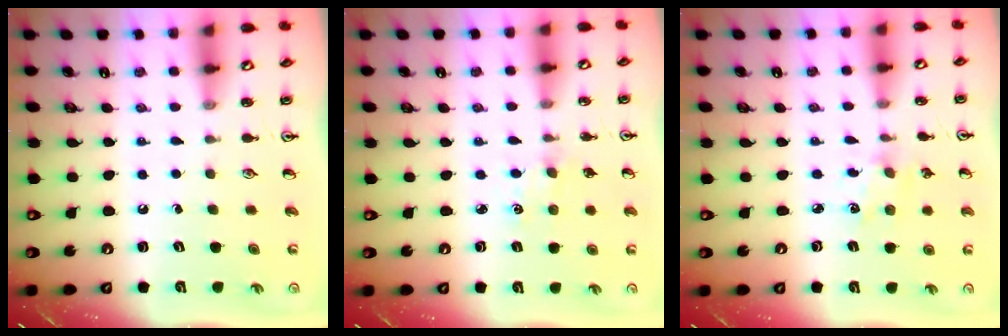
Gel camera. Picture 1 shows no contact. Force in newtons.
{"total": 1.2, "press": 1.2, "slide": 0.2}
{"total": 2.0, "press": 2.0, "slide": 0.5}